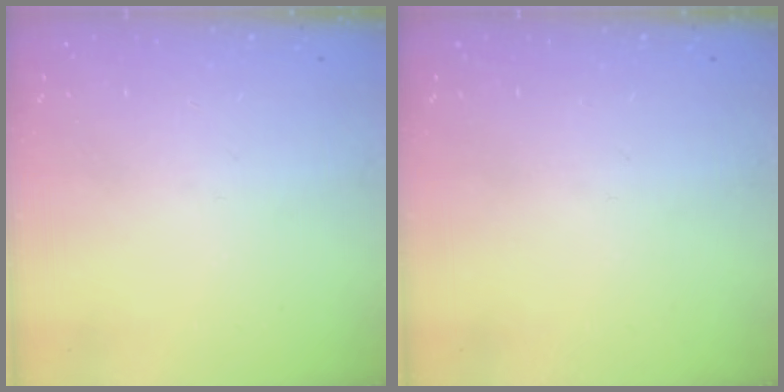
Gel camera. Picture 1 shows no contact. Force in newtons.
{"total": 0.0}